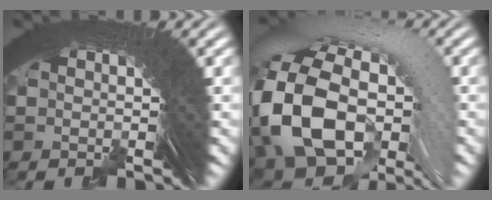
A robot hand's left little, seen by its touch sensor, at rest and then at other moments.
{"total": 15.5, "force": [-0.7, -1.1, -15.4], "torque": [0.131, 0.007, -0.026]}